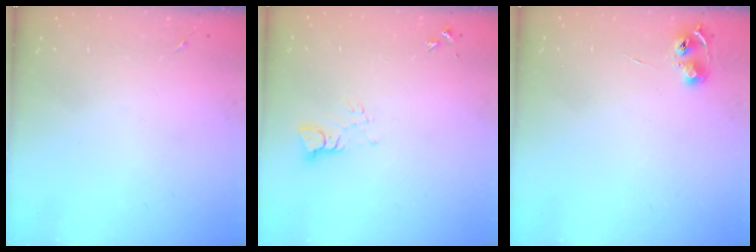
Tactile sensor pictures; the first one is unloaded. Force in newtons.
{"total": 3.1, "press": 3.1, "slide": 0.3}
{"total": 6.4, "press": 6.4, "slide": 0.7}